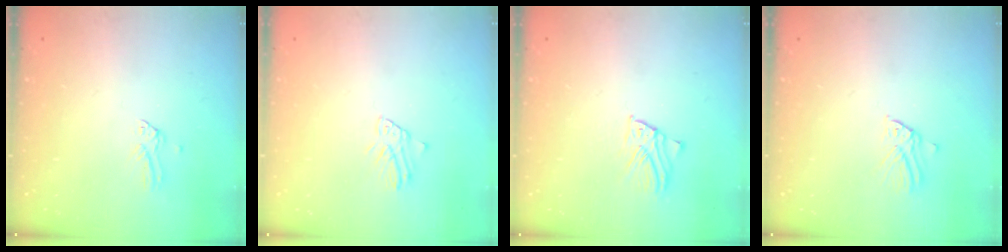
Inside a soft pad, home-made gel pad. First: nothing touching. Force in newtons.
{"total": 2.1, "press": 2.1, "slide": 0.1}
{"total": 2.5, "press": 2.5, "slide": 0.2}
{"total": 1.9, "press": 1.9, "slide": 0.1}